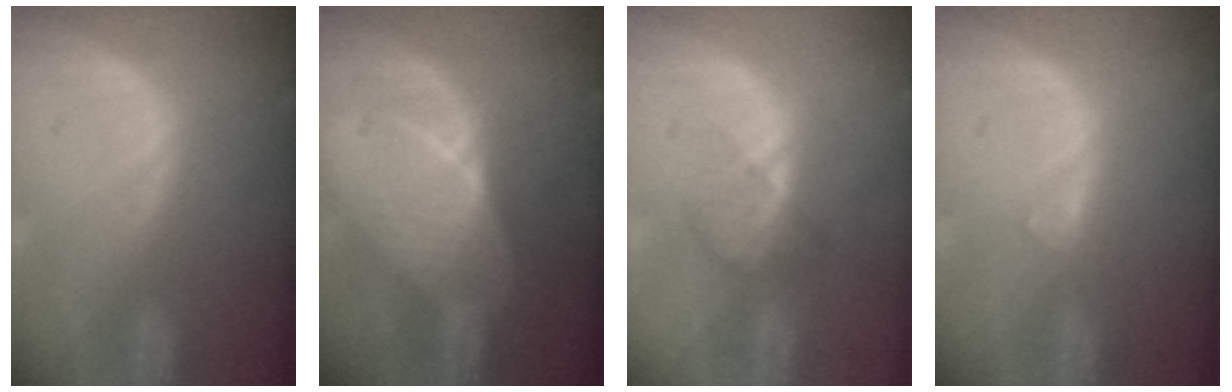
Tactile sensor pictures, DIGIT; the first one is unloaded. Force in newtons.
{"total": 6.9, "press": 6.3, "slide": 2.9}
{"total": 3.7, "press": 3.3, "slide": 1.8}
{"total": 1.1, "press": 1.0, "slide": 0.2}